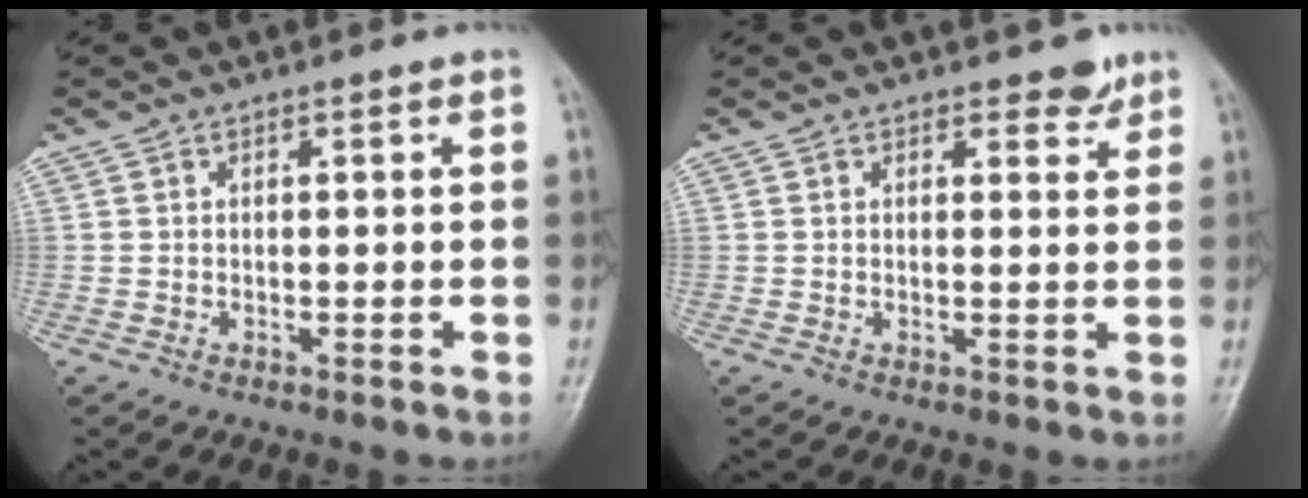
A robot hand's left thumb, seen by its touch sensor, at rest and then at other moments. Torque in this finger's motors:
{"motor_torque": [-0.14, -0.09, -0.19, -0.23, 0.04]}